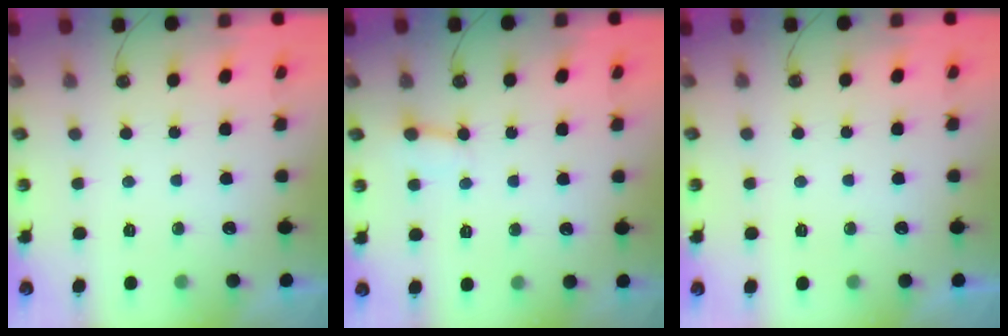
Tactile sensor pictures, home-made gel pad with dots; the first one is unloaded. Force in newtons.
{"total": 2.5, "press": 2.5, "slide": 0.4}
{"total": 0.0}